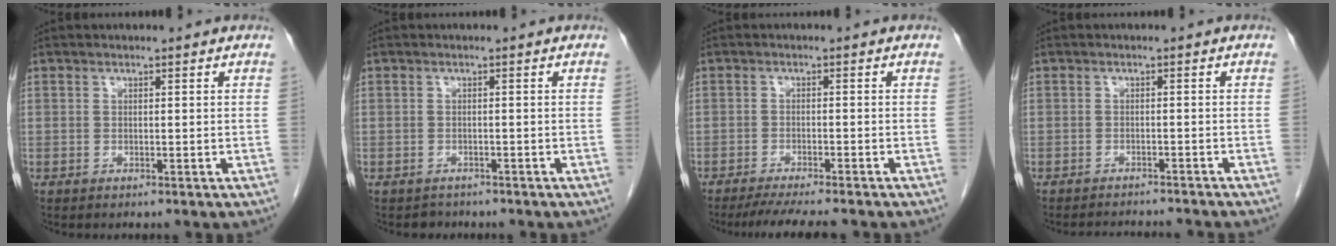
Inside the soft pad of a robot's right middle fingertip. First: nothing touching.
{"total": 1.6, "force": [-1.4, 0.7, -0.3], "torque": [-0.004, -0.002, -0.022]}
{"total": 7.9, "force": [-6.9, 0.3, 3.9], "torque": [-0.054, -0.018, -0.104]}
{"total": 7.0, "force": [-6.7, 0.6, 2.0], "torque": [-0.021, -0.004, -0.084]}